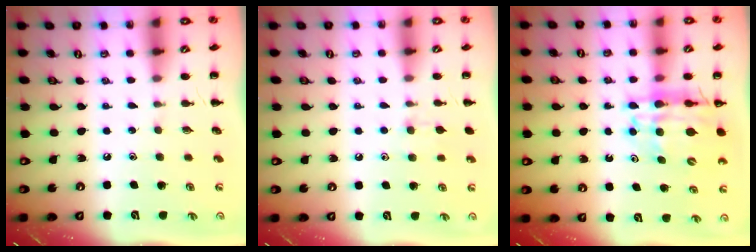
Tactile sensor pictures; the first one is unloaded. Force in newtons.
{"total": 5.6, "press": 5.5, "slide": 1.3}
{"total": 13.5, "press": 12.9, "slide": 3.9}